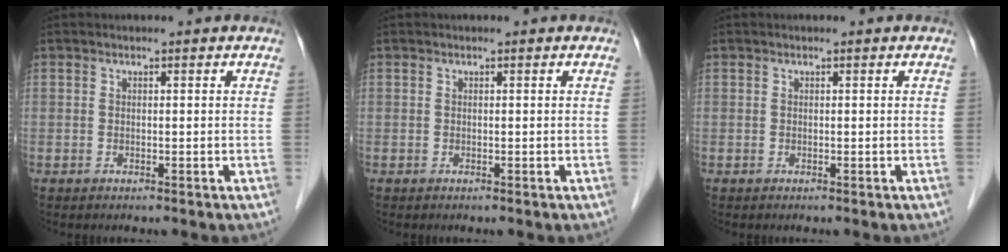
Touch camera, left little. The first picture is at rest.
{"total": 0.0}
{"total": 0.0}